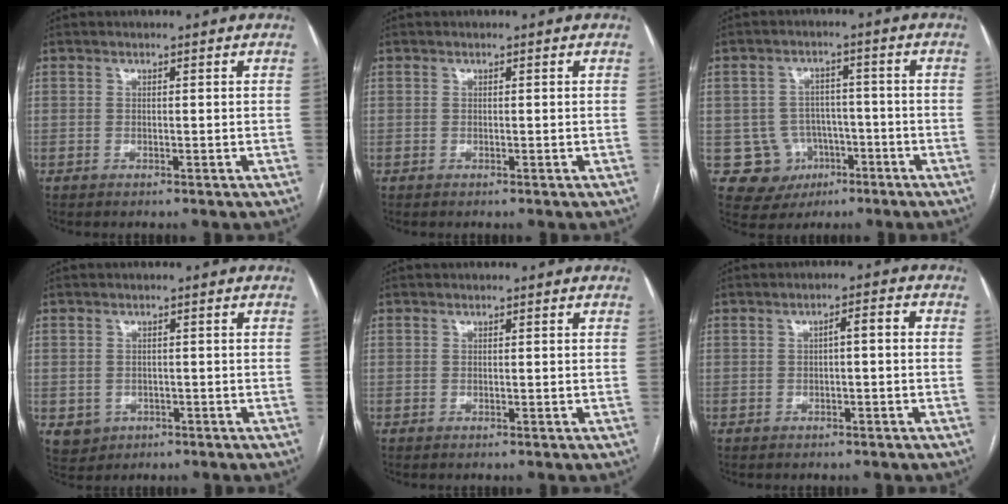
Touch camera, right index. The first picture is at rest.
{"total": 0.0}
{"total": 8.0, "force": [-2.4, 7.5, 1.1], "torque": [-0.016, 0.013, -0.024]}
{"total": 3.8, "force": [-1.1, 3.5, 0.8], "torque": [-0.008, 0.004, -0.006]}
{"total": 0.0}
{"total": 2.5, "force": [-0.1, 0.6, 2.4], "torque": [-0.037, 0.014, 0.000]}